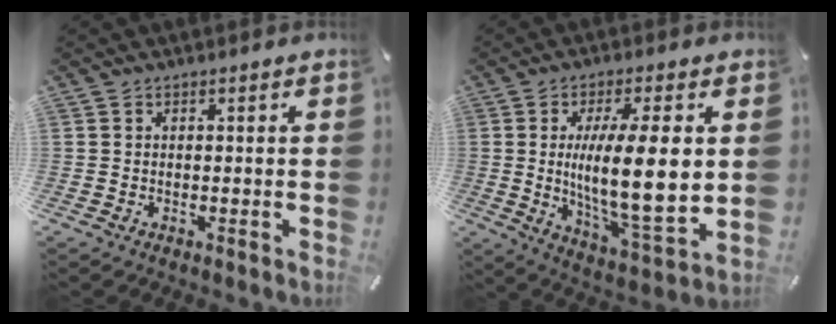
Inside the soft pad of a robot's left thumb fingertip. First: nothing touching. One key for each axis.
{"total": 18.1, "fx": 2.1, "fy": 5.1, "fz": 17.3, "tx": -0.299, "ty": -0.023, "tz": 0.021}